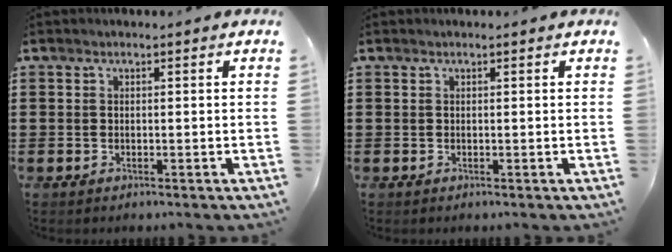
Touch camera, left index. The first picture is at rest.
{"total": 0.0}